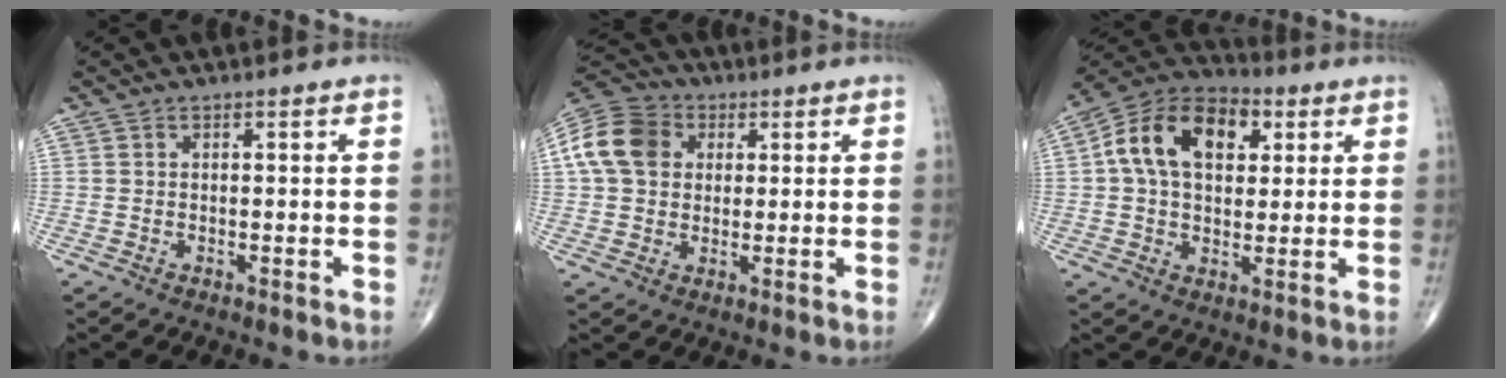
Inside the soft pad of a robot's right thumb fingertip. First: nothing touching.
{"total": 12.4, "force": [2.9, 9.8, 7.0], "torque": [-0.125, 0.015, 0.042]}
{"total": 16.1, "force": [4.2, 10.5, 11.5], "torque": [-0.177, 0.012, 0.063]}